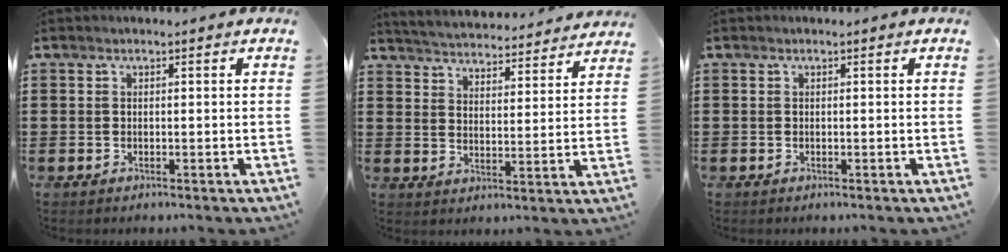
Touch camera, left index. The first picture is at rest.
{"total": 4.2, "force": [4.2, -0.5, -0.2], "torque": [-0.021, -0.037, 0.068]}
{"total": 0.0}